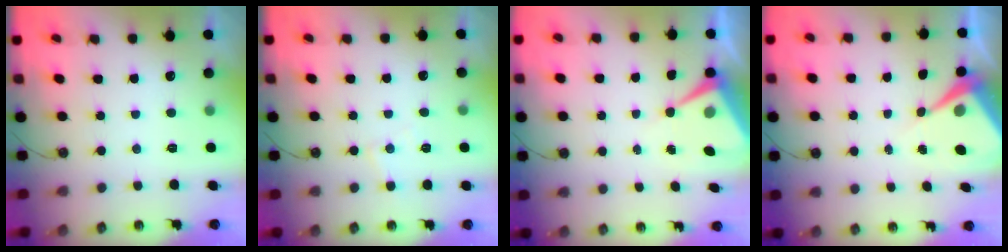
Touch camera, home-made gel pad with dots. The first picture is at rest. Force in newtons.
{"total": 5.0, "press": 5.0, "slide": 0.7}
{"total": 6.7, "press": 6.7, "slide": 0.2}
{"total": 6.6, "press": 6.6, "slide": 0.3}